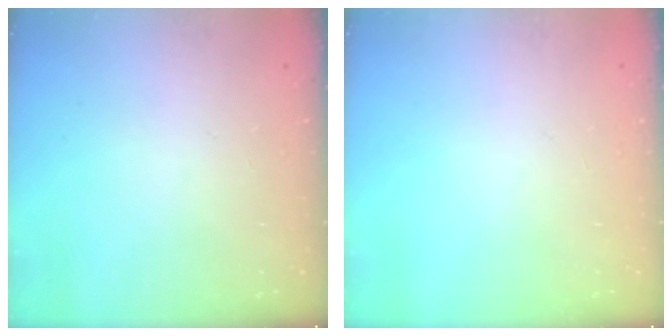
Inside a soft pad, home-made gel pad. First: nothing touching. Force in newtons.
{"total": 0.0}